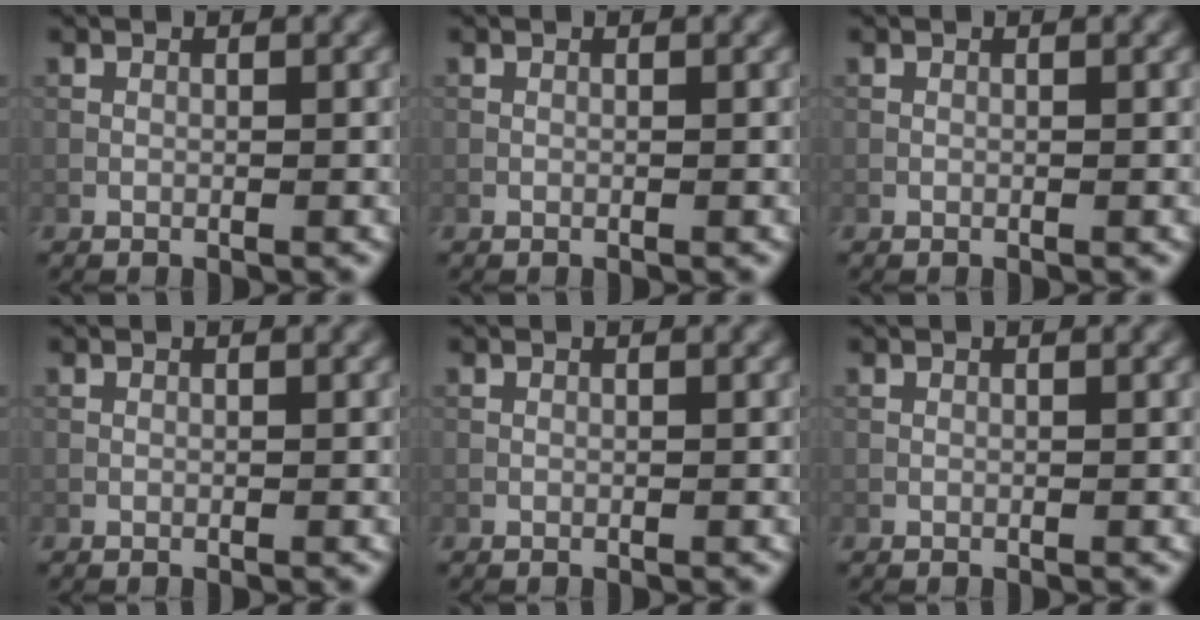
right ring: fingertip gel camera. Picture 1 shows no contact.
{"total": 0.0}
{"total": 0.0}
{"total": 0.0}
{"total": 0.0}
{"total": 0.0}